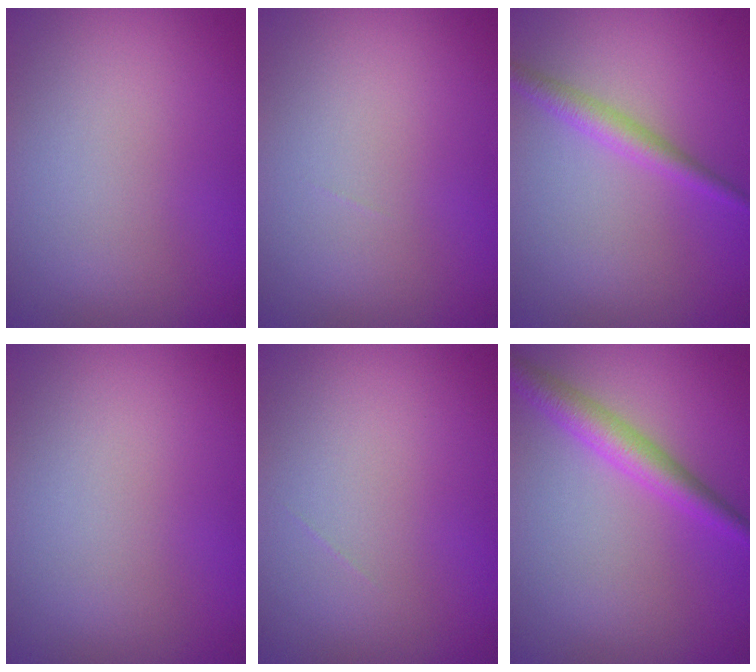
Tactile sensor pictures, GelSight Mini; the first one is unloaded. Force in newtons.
{"total": 0.0}
{"total": 2.2, "press": 2.2, "slide": 0.1}
{"total": 0.0}
{"total": 0.0}
{"total": 3.3, "press": 3.3, "slide": 0.1}